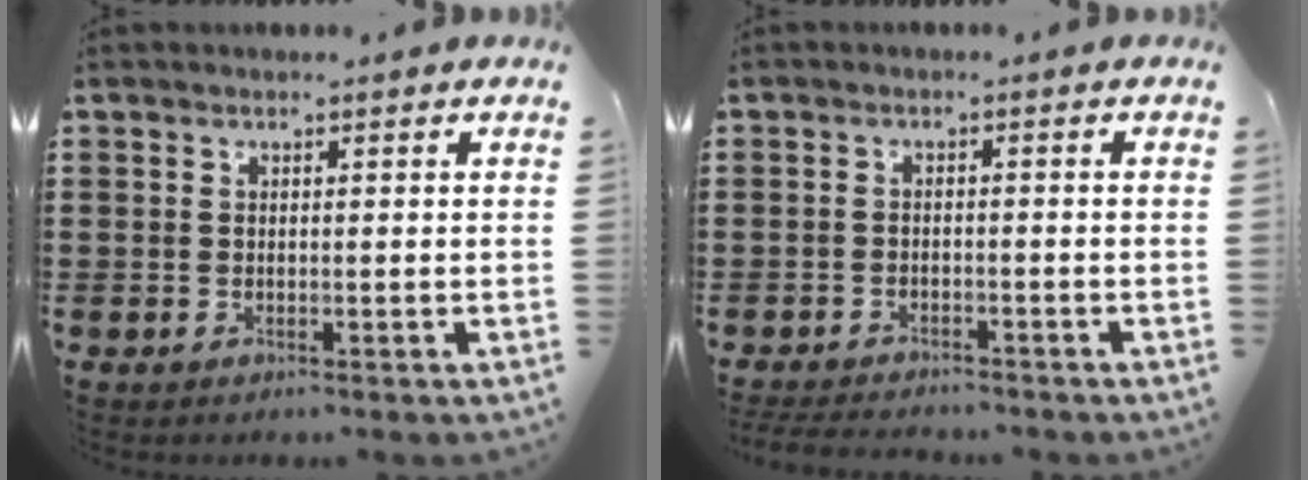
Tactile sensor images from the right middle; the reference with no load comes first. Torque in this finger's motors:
{"motor_torque": [0.14, 0.03, 0.02, 0.07]}